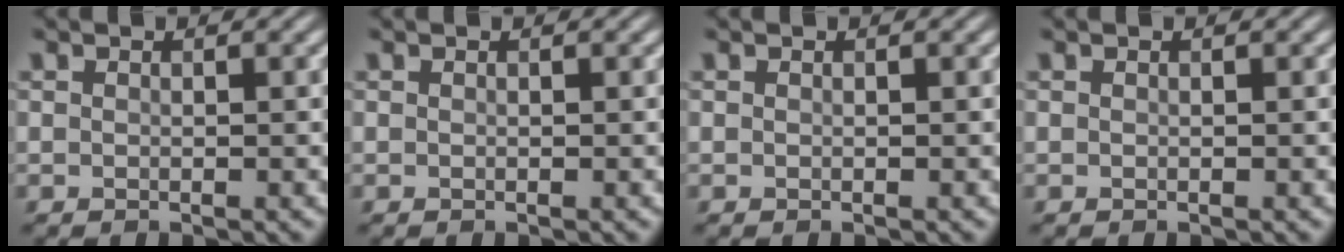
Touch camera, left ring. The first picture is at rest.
{"total": 0.0}
{"total": 0.0}
{"total": 0.0}